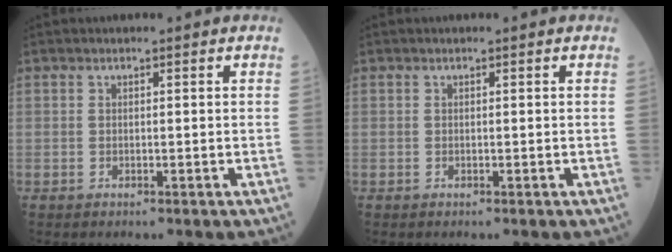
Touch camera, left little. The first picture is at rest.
{"total": 0.0}